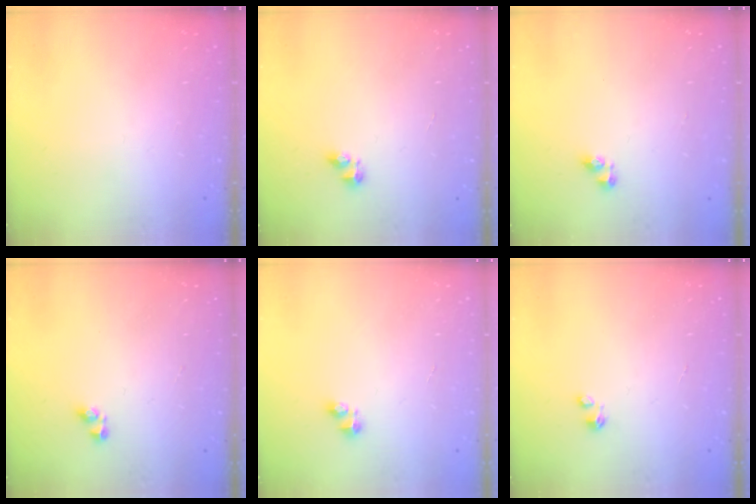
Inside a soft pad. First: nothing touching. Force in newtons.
{"total": 3.4, "press": 3.4, "slide": 0.5}
{"total": 3.4, "press": 3.4, "slide": 0.3}
{"total": 2.9, "press": 2.9, "slide": 0.4}
{"total": 2.4, "press": 2.4, "slide": 0.3}
{"total": 0.0}